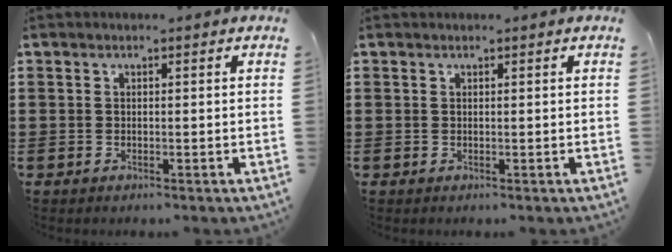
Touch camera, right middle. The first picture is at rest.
{"total": 0.0}